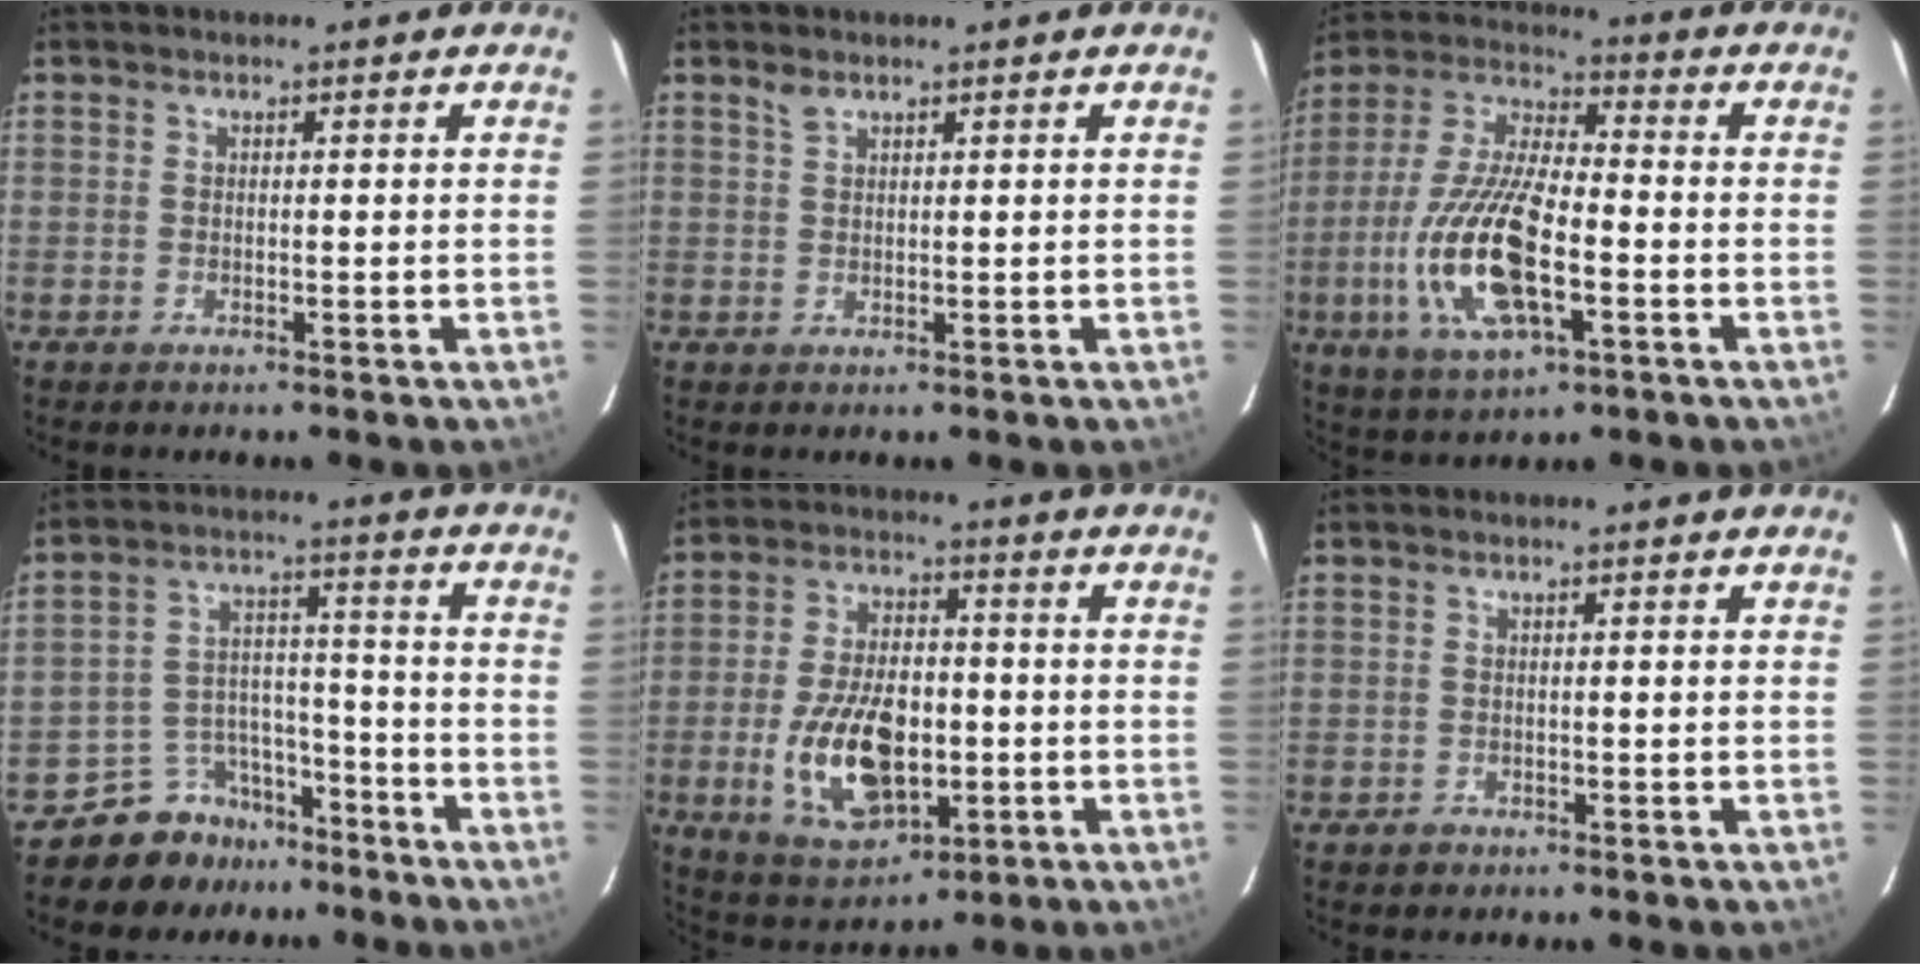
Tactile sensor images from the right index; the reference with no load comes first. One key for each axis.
{"total": 1.5, "fx": 1.2, "fy": 0.7, "fz": 0.7, "tx": -0.010, "ty": 0.003, "tz": 0.022}
{"total": 18.2, "fx": -5.2, "fy": 7.0, "fz": 16.0, "tx": -0.342, "ty": -0.010, "tz": -0.098}
{"total": 9.8, "fx": -7.8, "fy": 5.9, "fz": 0.3, "tx": -0.016, "ty": 0.058, "tz": -0.120}
{"total": 16.0, "fx": -3.6, "fy": 9.0, "fz": 12.7, "tx": -0.253, "ty": 0.000, "tz": -0.045}
{"total": 1.7, "fx": -0.6, "fy": 1.6, "fz": 0.2, "tx": -0.001, "ty": 0.003, "tz": -0.004}